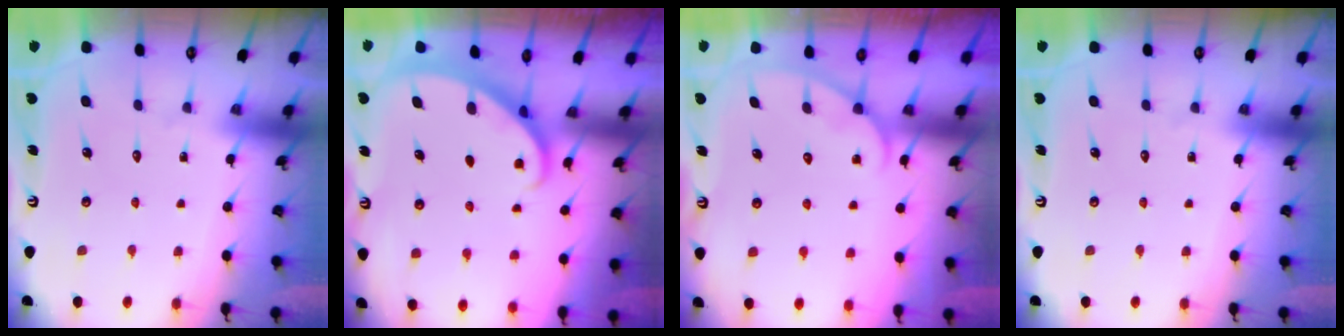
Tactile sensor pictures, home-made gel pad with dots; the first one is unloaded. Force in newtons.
{"total": 2.1, "press": 2.1, "slide": 0.2}
{"total": 3.3, "press": 3.2, "slide": 0.2}
{"total": 0.0}